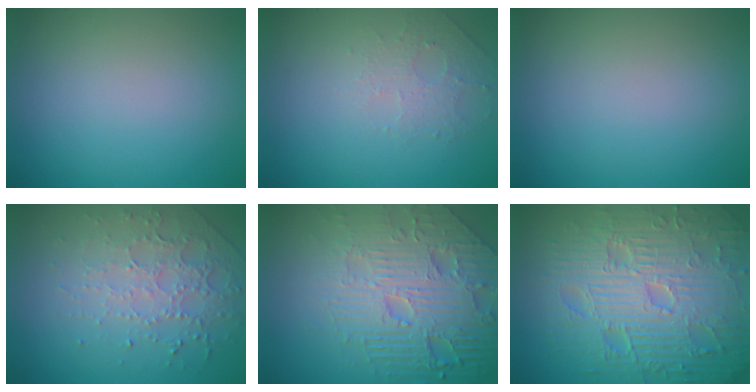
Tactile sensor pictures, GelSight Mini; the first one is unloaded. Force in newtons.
{"total": 1.5, "press": 1.0, "slide": 1.1}
{"total": 0.0}
{"total": 4.5, "press": 3.1, "slide": 3.3}
{"total": 8.7, "press": 6.2, "slide": 6.1}
{"total": 12.2, "press": 7.9, "slide": 9.3}